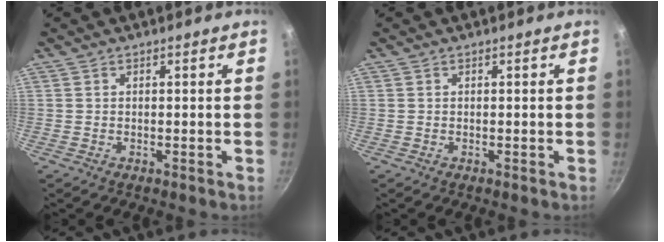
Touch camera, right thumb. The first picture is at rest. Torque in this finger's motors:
{"motor_torque": [-0.01, 0.01, -0.09, -0.09, 0.00]}